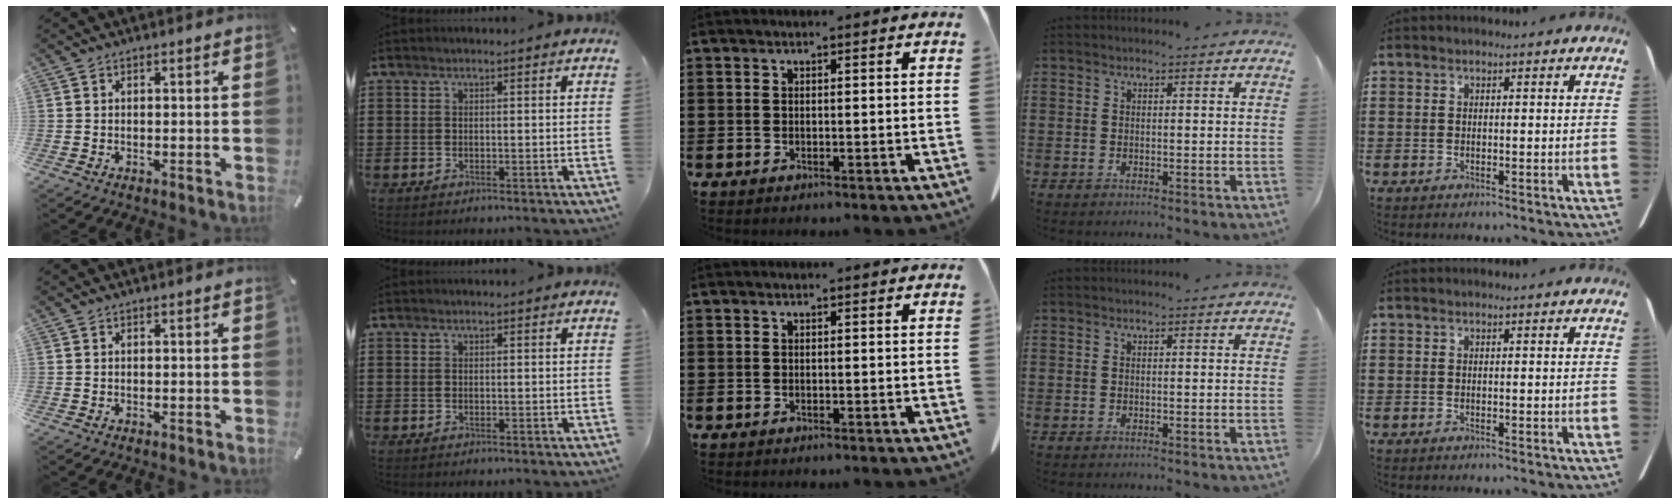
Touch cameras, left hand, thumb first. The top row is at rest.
{}